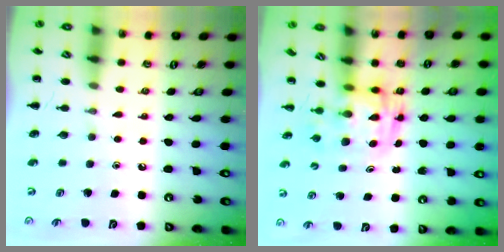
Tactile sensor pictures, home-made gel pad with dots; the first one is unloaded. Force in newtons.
{"total": 2.9, "press": 2.9, "slide": 0.5}